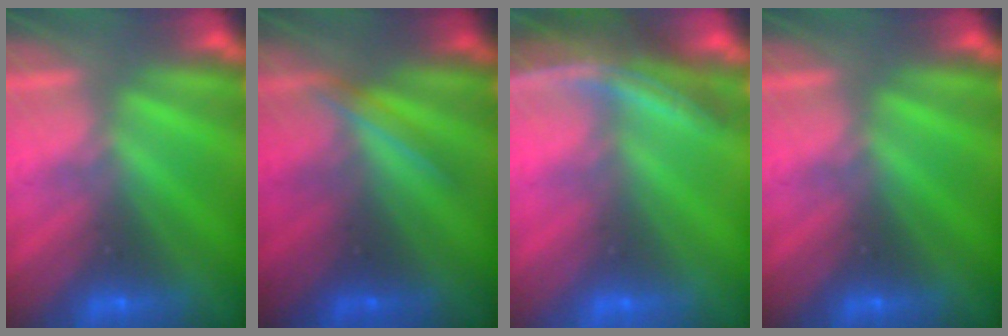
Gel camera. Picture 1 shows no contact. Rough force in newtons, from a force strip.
{"total": 1.9}
{"total": 4.0}
{"total": 0.0}